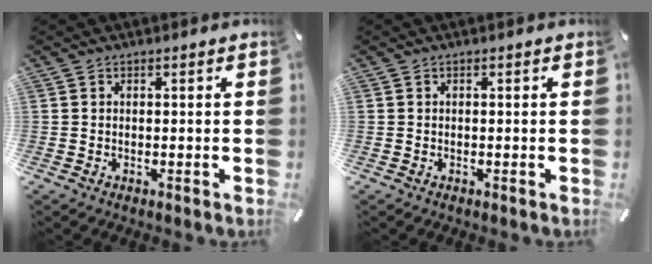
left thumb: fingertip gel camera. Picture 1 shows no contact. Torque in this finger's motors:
{"motor_torque": [-0.08, -0.04, -0.03, 0.06, 0.00]}